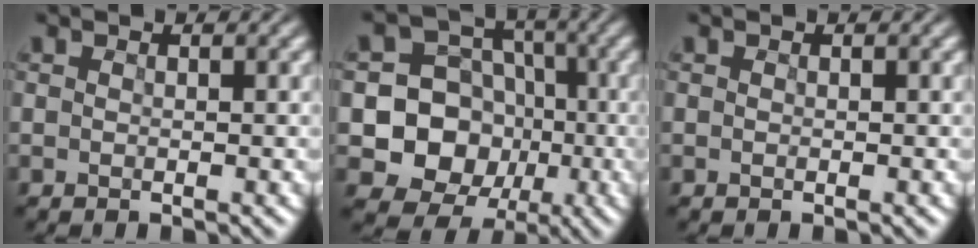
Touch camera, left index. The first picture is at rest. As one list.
[{"total": 10.2, "force": [-2.1, 9.2, 3.9], "torque": [-0.076, 0.001, -0.056]}, {"total": 0.0}]